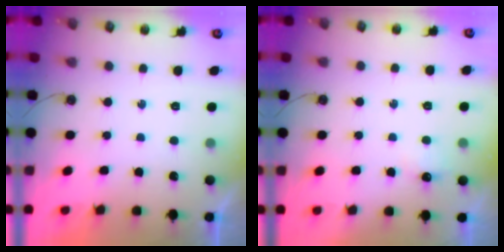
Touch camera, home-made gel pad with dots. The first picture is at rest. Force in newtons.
{"total": 4.6, "press": 4.5, "slide": 0.7}